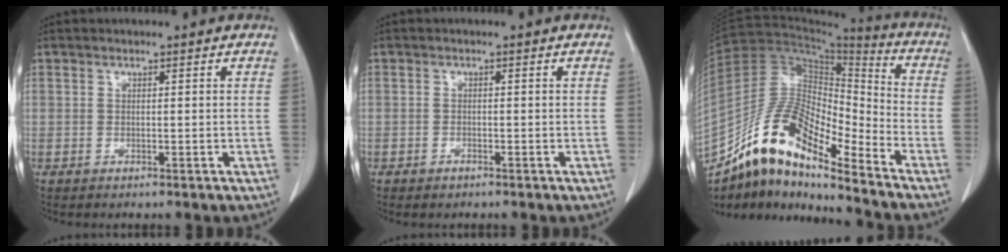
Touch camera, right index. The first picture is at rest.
{"total": 1.0, "force": [-0.7, 0.5, 0.4], "torque": [-0.008, 0.000, -0.009]}
{"total": 14.7, "force": [-11.7, 3.5, 8.2], "torque": [-0.150, 0.046, -0.210]}